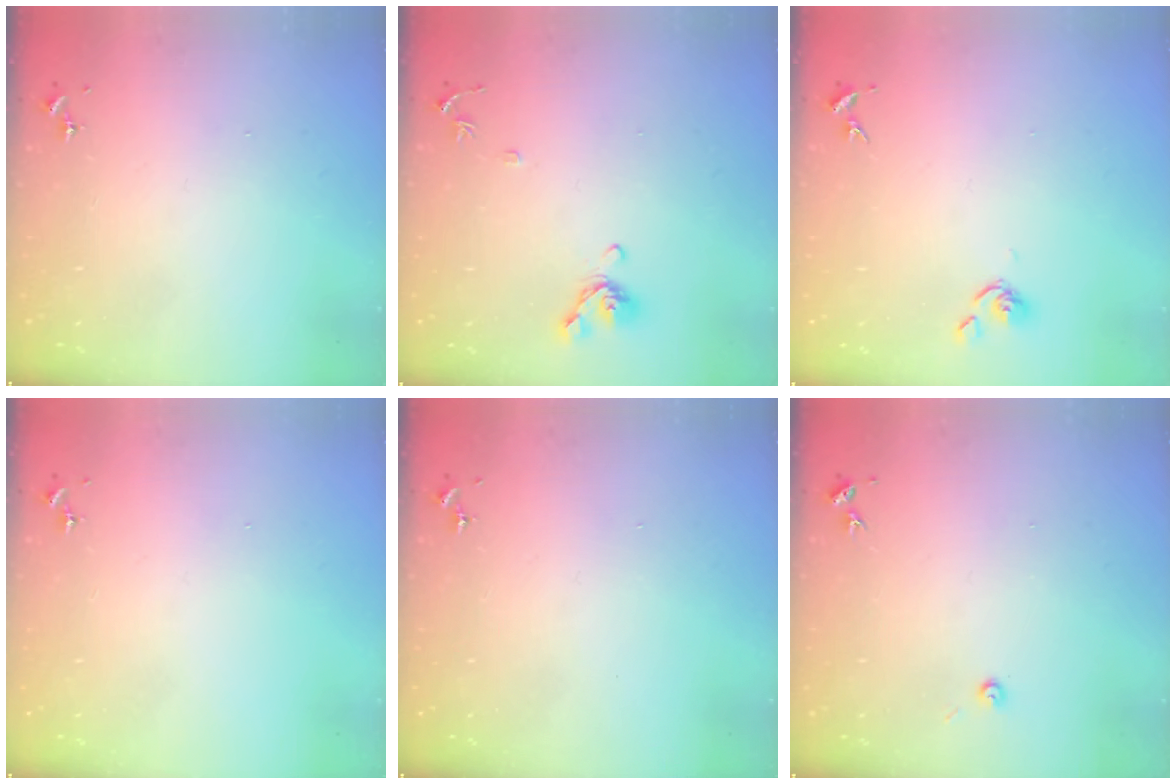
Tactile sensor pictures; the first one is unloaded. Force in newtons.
{"total": 8.4, "press": 8.3, "slide": 1.5}
{"total": 4.3, "press": 4.2, "slide": 0.6}
{"total": 0.0}
{"total": 0.0}
{"total": 3.0, "press": 3.0, "slide": 0.3}